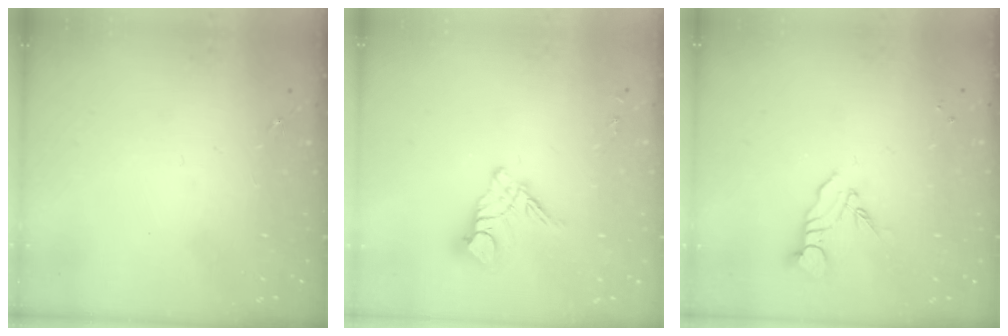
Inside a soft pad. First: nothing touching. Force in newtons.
{"total": 11.3, "press": 11.3, "slide": 1.1}
{"total": 6.1, "press": 6.1, "slide": 0.5}